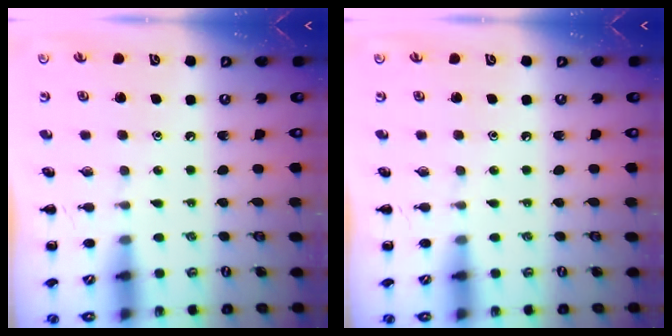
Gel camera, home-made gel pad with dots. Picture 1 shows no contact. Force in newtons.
{"total": 0.0}